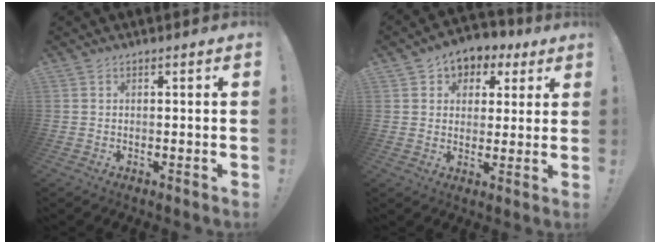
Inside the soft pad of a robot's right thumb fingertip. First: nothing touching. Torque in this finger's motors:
{"motor_torque": [-0.45, 0.68, 0.21, 0.14, 0.22]}